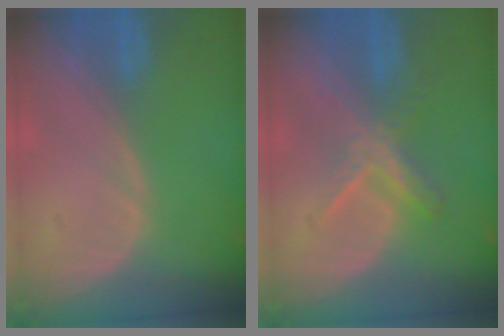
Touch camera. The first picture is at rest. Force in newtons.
{"total": 5.5, "press": 5.1, "slide": 2.1}